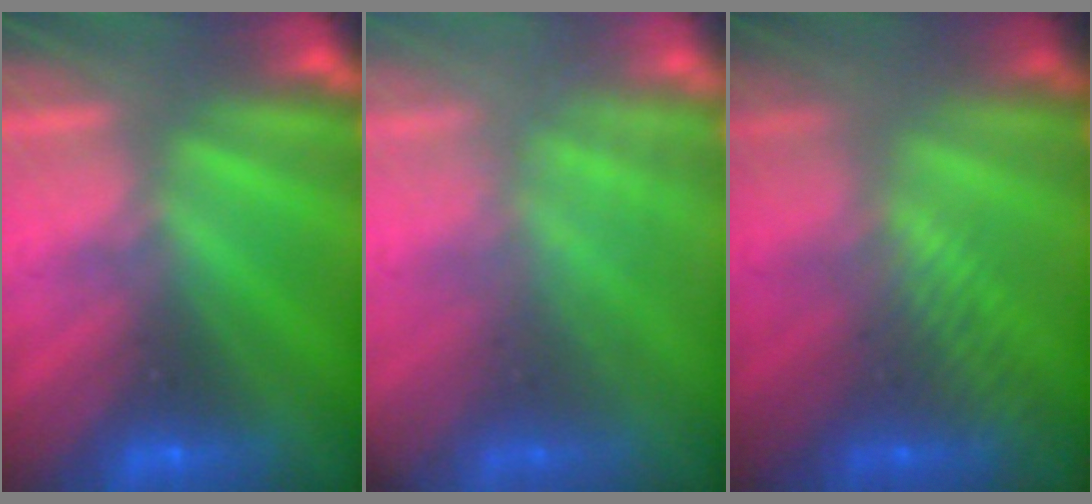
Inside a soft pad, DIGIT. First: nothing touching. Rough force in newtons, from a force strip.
{"total": 2.8}
{"total": 2.9}